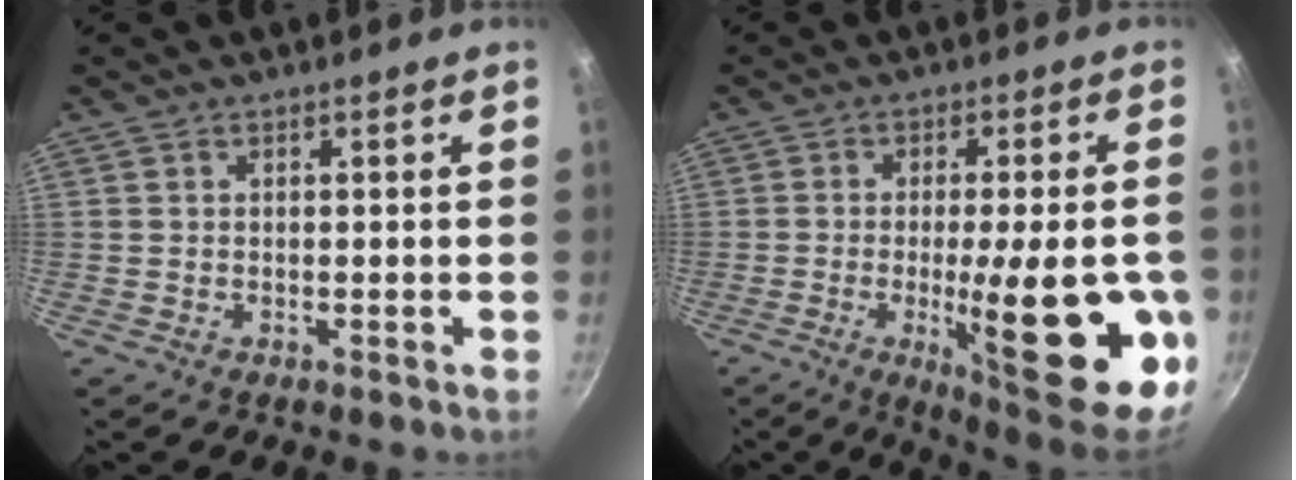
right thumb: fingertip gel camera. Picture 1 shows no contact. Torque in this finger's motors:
{"motor_torque": [-0.32, 1.55, 2.15, -0.23, 0.45]}